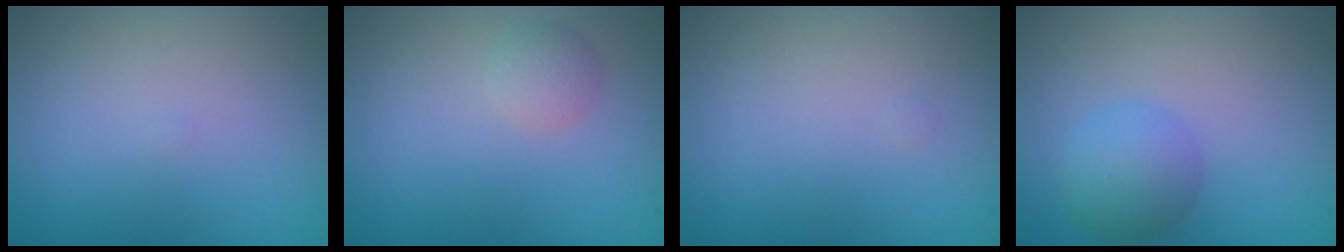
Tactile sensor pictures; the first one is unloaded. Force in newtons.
{"total": 1.4, "press": 1.4, "slide": 0.0}
{"total": 0.0}
{"total": 2.9, "press": 2.9, "slide": 0.1}